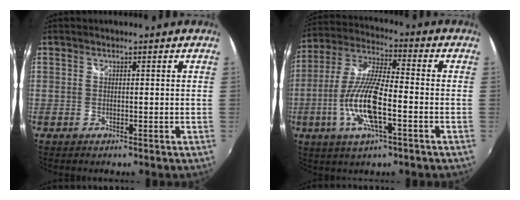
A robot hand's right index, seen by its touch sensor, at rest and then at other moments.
{"total": 13.1, "force": [-4.3, 3.1, 12.0], "torque": [-0.249, -0.004, -0.083]}